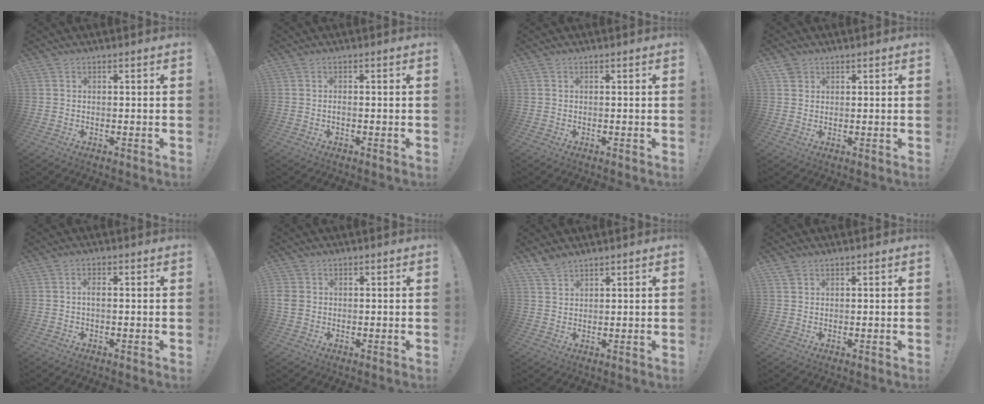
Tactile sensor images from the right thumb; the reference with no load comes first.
{"total": 0.8, "force": [-0.6, 0.2, 0.6], "torque": [-0.010, 0.001, -0.011]}
{"total": 0.0}
{"total": 2.2, "force": [1.4, 1.6, 0.4], "torque": [0.002, -0.007, 0.025]}
{"total": 1.6, "force": [-0.3, 0.3, 1.5], "torque": [-0.035, 0.008, -0.005]}
{"total": 3.0, "force": [0.1, 2.7, 1.4], "torque": [-0.025, 0.001, 0.002]}
{"total": 3.8, "force": [3.4, 1.3, 1.2], "torque": [-0.022, -0.019, 0.064]}
{"total": 1.4, "force": [1.0, 0.8, 0.6], "torque": [-0.007, -0.002, 0.019]}